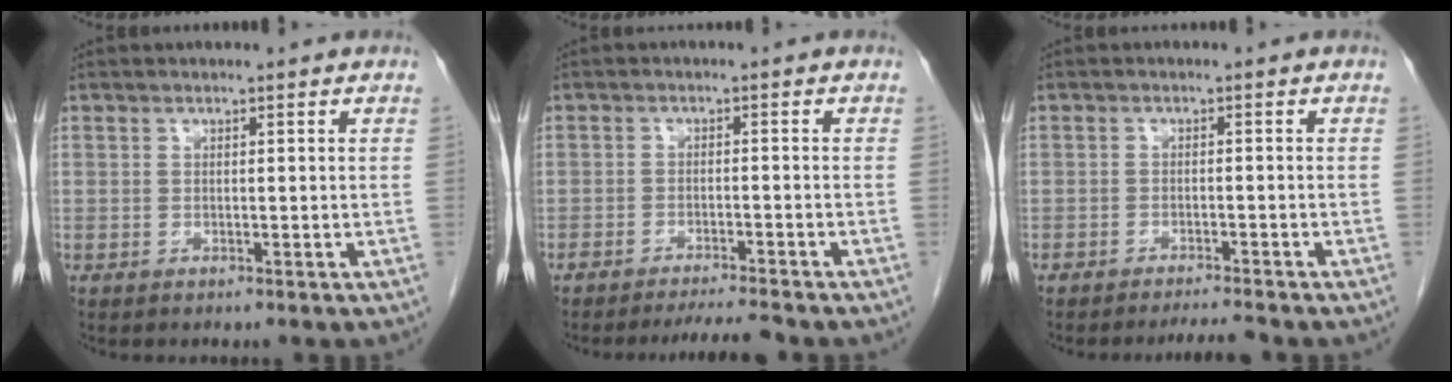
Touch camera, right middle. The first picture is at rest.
{"total": 4.6, "force": [-4.3, -0.2, 1.6], "torque": [-0.021, -0.012, -0.070]}
{"total": 2.7, "force": [-2.6, -0.3, 0.7], "torque": [-0.015, -0.011, -0.042]}